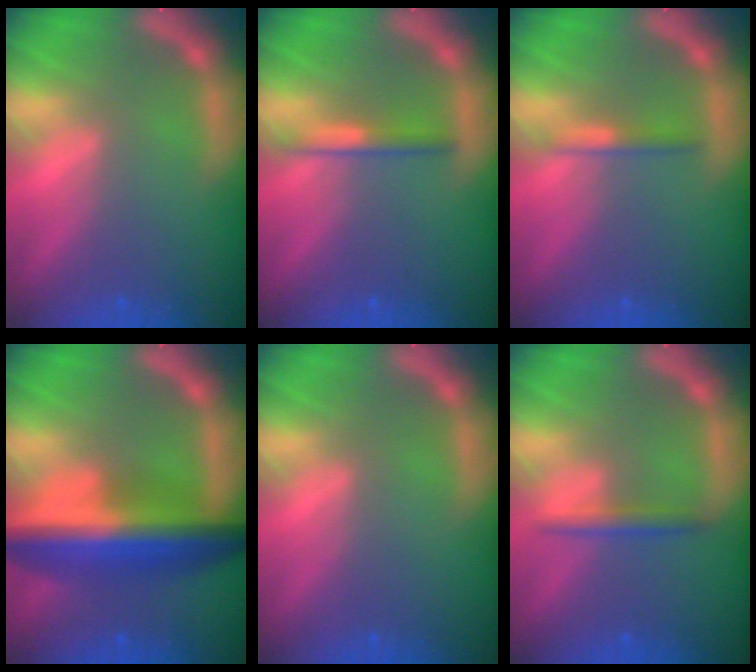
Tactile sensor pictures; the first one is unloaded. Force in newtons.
{"total": 2.0}
{"total": 1.4}
{"total": 10.0}
{"total": 0.0}
{"total": 1.9}